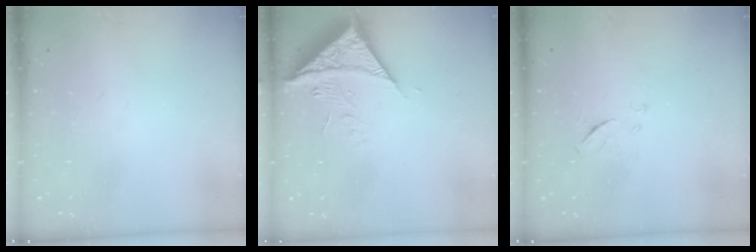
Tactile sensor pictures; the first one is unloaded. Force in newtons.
{"total": 10.4, "press": 10.3, "slide": 1.4}
{"total": 5.9, "press": 5.9, "slide": 0.5}